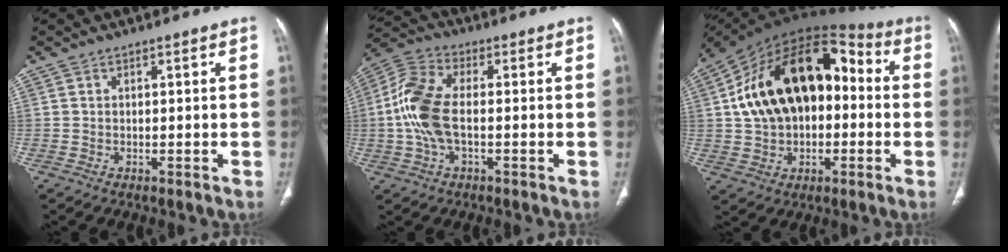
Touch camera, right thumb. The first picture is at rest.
{"total": 11.3, "force": [-0.8, 5.7, 9.7], "torque": [-0.221, 0.025, -0.017]}
{"total": 24.2, "force": [1.8, 15.3, 18.6], "torque": [-0.296, 0.045, 0.025]}